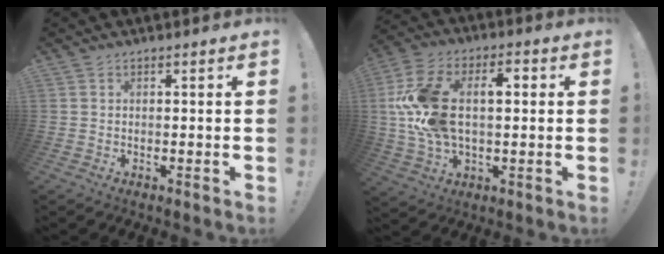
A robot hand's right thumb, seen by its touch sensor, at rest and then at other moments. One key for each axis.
{"total": 19.2, "fx": 2.2, "fy": 11.7, "fz": 15.1, "tx": -0.289, "ty": 0.011, "tz": 0.034}